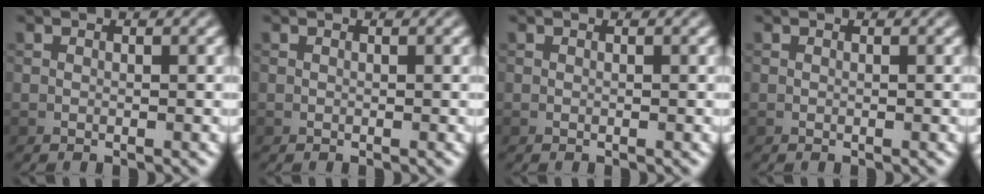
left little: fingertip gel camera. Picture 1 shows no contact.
{"total": 0.0}
{"total": 0.0}
{"total": 0.0}